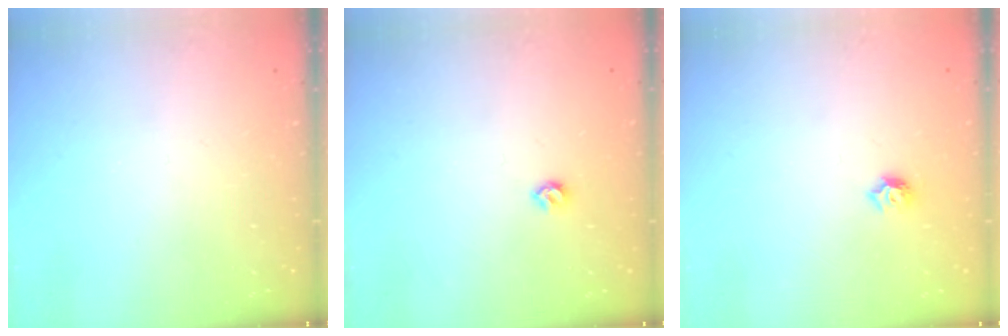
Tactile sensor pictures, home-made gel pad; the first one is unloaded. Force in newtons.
{"total": 4.9, "press": 4.8, "slide": 0.8}
{"total": 4.7, "press": 4.7, "slide": 0.7}